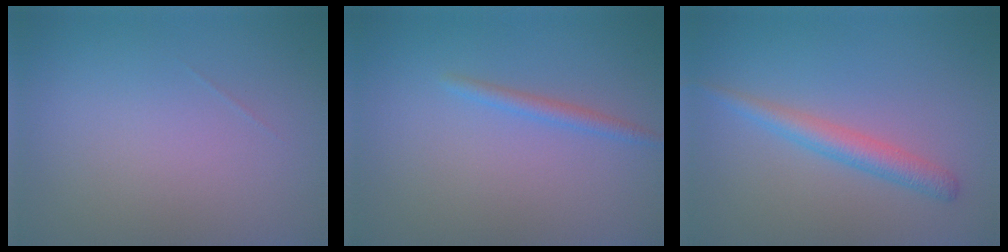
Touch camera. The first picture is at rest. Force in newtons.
{"total": 1.3, "press": 1.3, "slide": 0.0}
{"total": 2.5, "press": 2.5, "slide": 0.0}